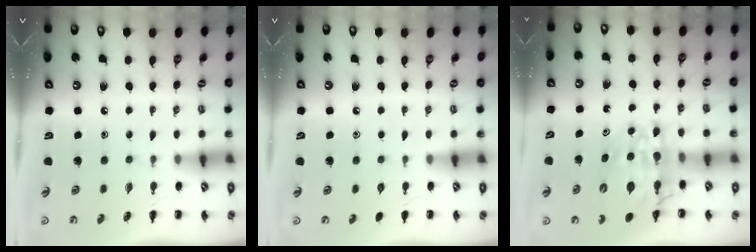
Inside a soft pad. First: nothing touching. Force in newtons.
{"total": 0.0}
{"total": 14.0, "press": 13.4, "slide": 4.0}